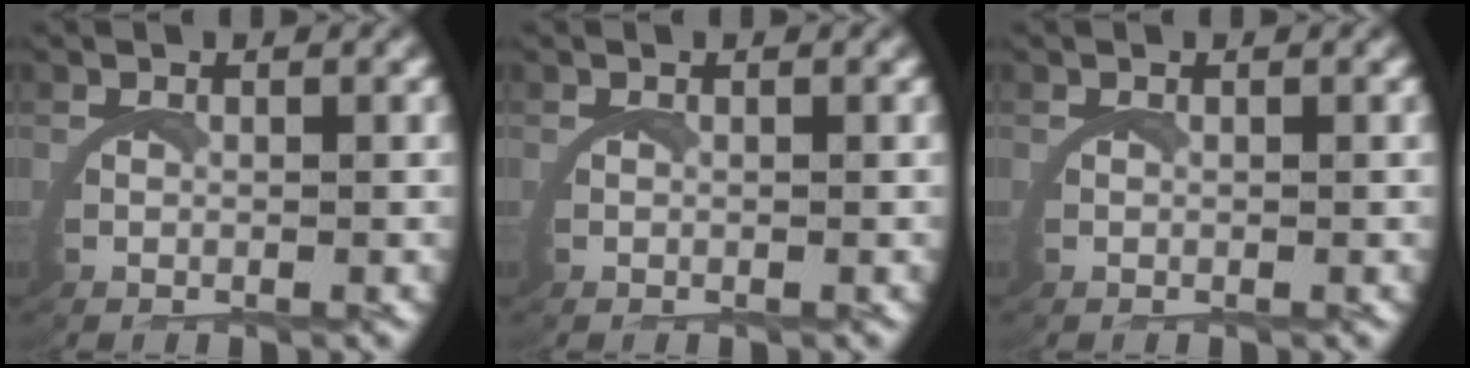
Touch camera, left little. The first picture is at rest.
{"total": 0.0}
{"total": 0.0}